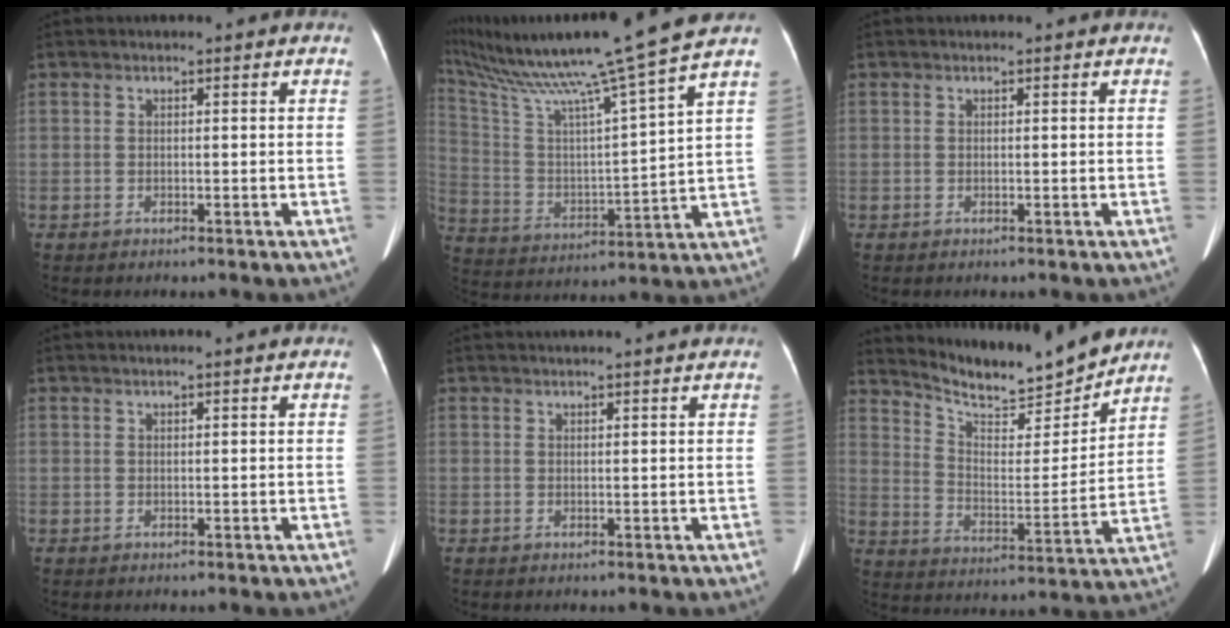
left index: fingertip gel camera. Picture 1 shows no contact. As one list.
[{"total": 23.2, "force": [19.0, -2.2, 13.1], "torque": [-0.249, -0.024, 0.317]}, {"total": 0.0}, {"total": 1.4, "force": [1.2, -0.3, 0.7], "torque": [-0.009, 0.013, 0.022]}, {"total": 4.9, "force": [4.5, -0.4, 2.0], "torque": [-0.022, 0.026, 0.051]}, {"total": 14.8, "force": [14.0, 1.4, 4.4], "torque": [-0.082, -0.016, 0.224]}]